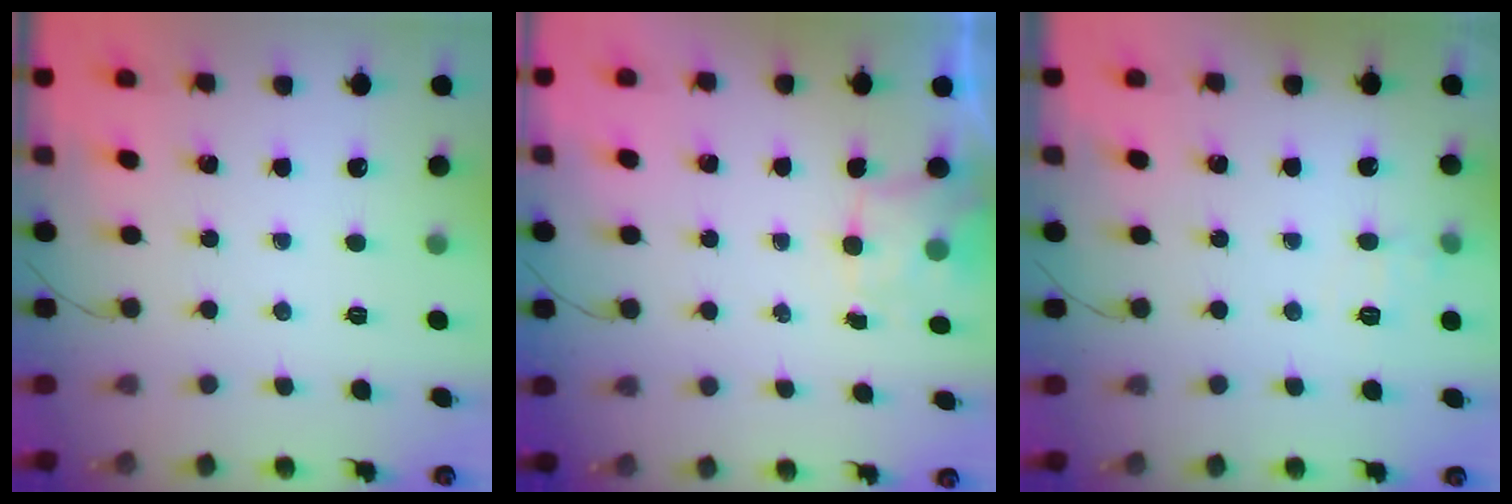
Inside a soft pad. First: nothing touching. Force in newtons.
{"total": 1.8, "press": 1.5, "slide": 1.0}
{"total": 7.6, "press": 7.4, "slide": 1.8}